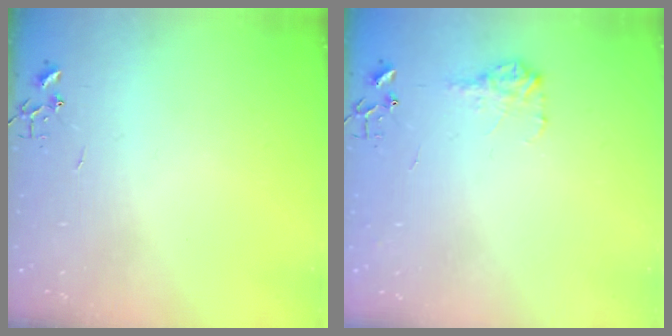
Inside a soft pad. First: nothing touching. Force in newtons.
{"total": 9.3, "press": 9.3, "slide": 0.3}